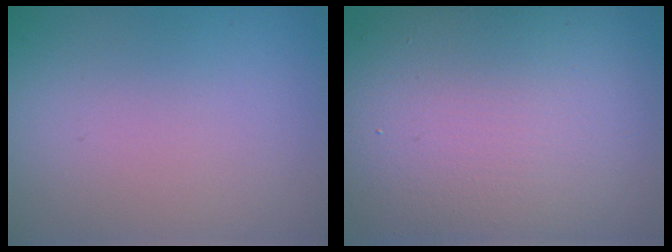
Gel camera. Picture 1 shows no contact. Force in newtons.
{"total": 14.6, "press": 14.6, "slide": 0.4}